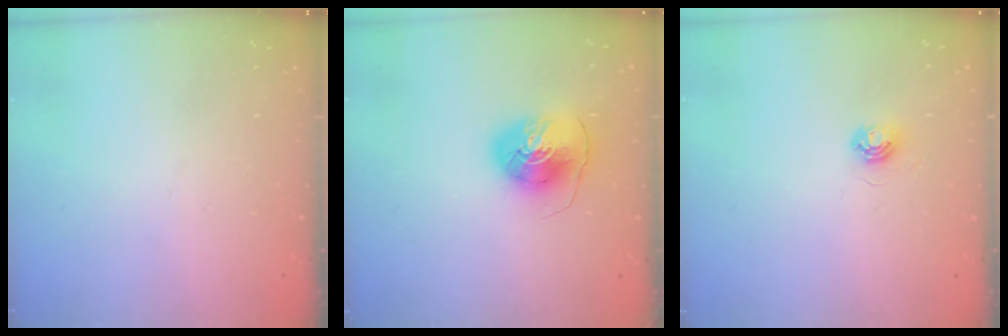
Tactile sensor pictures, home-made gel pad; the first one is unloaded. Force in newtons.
{"total": 9.5, "press": 9.4, "slide": 1.3}
{"total": 5.0, "press": 4.9, "slide": 0.4}